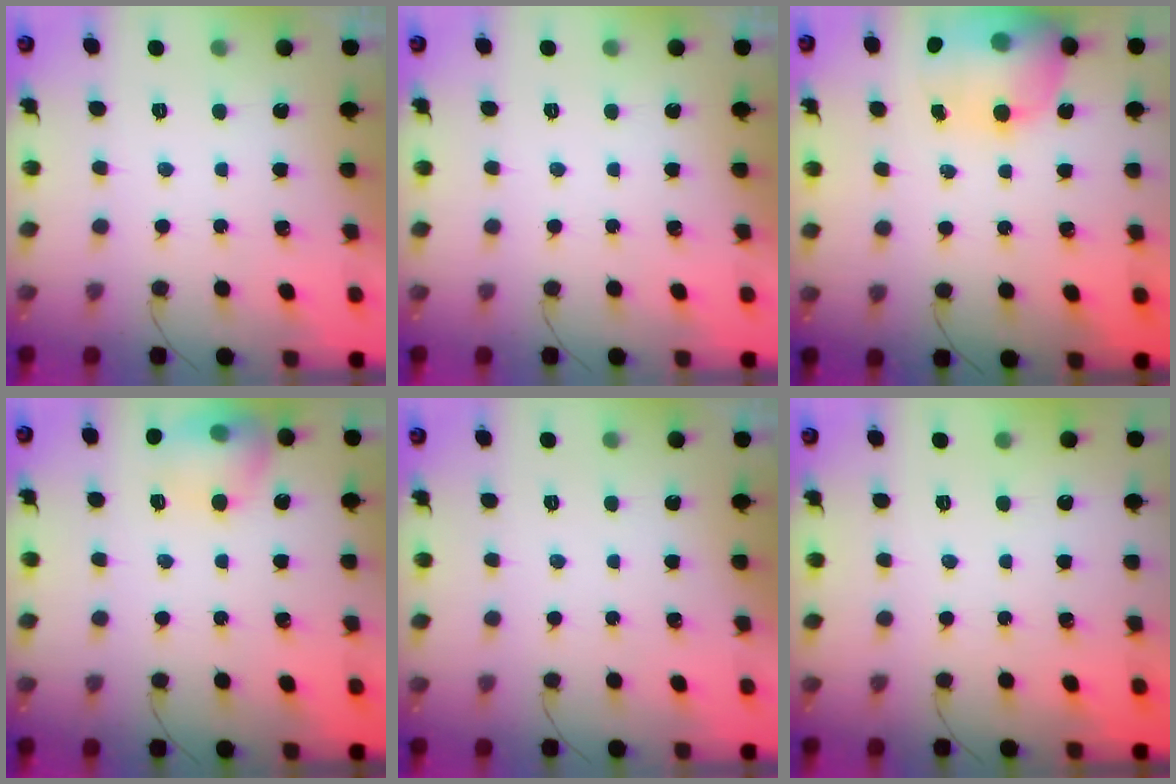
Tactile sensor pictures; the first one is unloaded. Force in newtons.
{"total": 0.0}
{"total": 19.5, "press": 19.3, "slide": 2.8}
{"total": 12.8, "press": 12.7, "slide": 1.7}
{"total": 0.0}
{"total": 0.0}